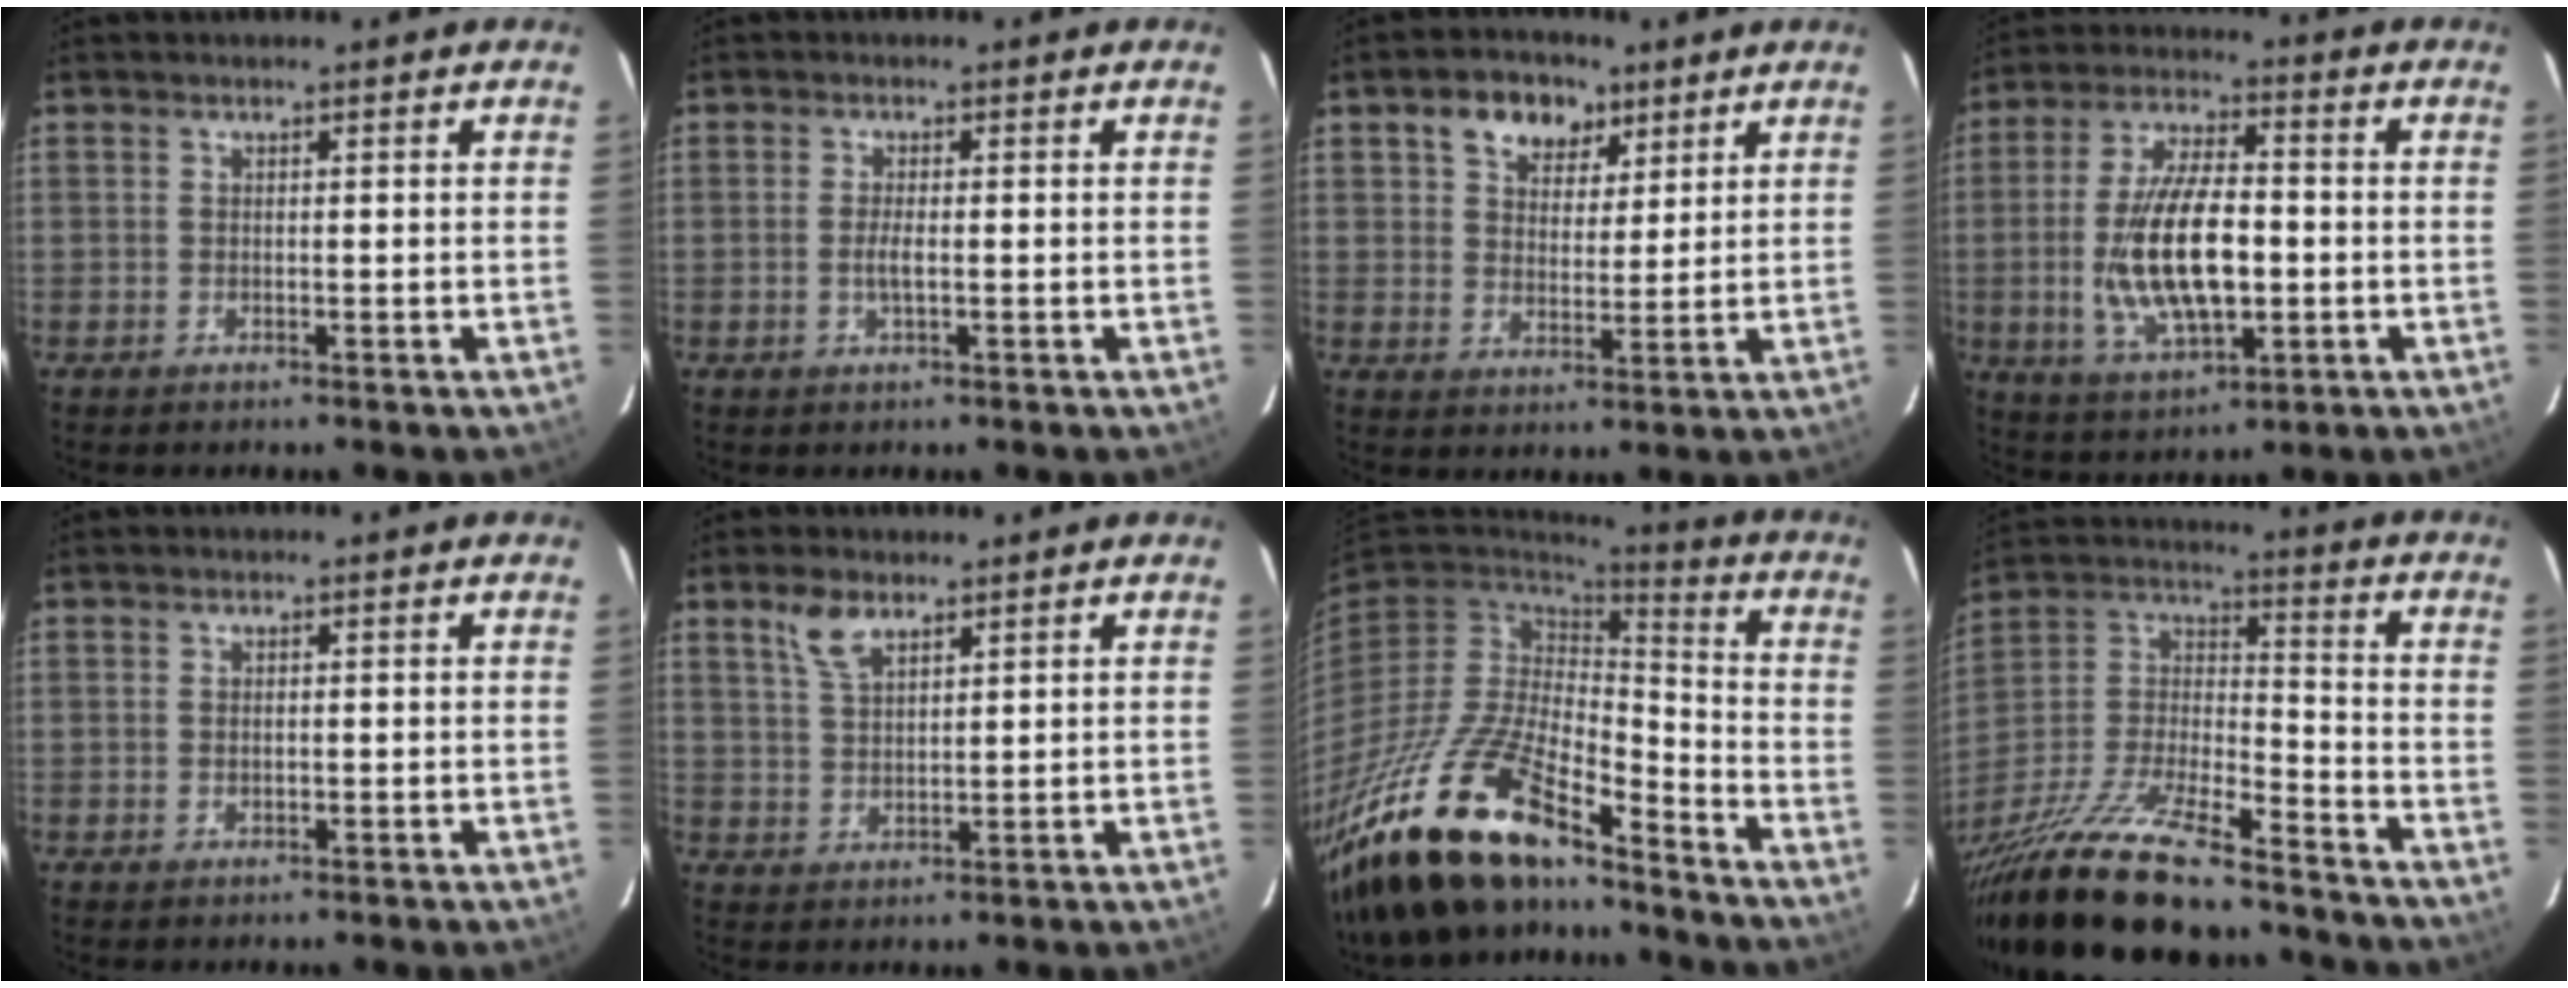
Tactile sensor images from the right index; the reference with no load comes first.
{"total": 2.0, "force": [-0.4, 0.3, 2.0], "torque": [-0.040, -0.005, -0.007]}
{"total": 8.3, "force": [4.7, 5.7, 3.8], "torque": [-0.069, 0.022, 0.078]}
{"total": 15.8, "force": [-2.1, 6.6, 14.2], "torque": [-0.282, -0.006, -0.028]}
{"total": 0.9, "force": [0.0, 0.7, 0.6], "torque": [-0.011, -0.001, 0.001]}
{"total": 5.0, "force": [3.3, 2.2, 3.0], "torque": [-0.060, 0.007, 0.068]}
{"total": 24.5, "force": [-17.9, 7.6, 14.9], "torque": [-0.306, -0.045, -0.324]}
{"total": 26.5, "force": [-20.7, 6.7, 15.2], "torque": [-0.300, -0.023, -0.345]}